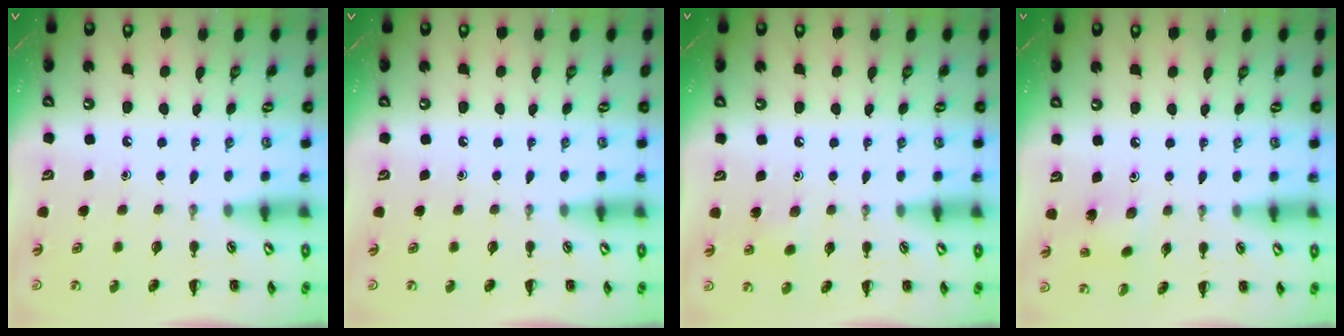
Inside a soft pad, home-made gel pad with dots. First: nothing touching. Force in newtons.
{"total": 0.0}
{"total": 5.8, "press": 5.7, "slide": 1.3}
{"total": 1.7, "press": 1.5, "slide": 0.6}